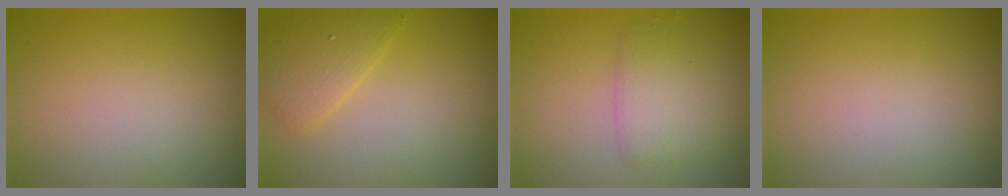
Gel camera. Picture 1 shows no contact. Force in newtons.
{"total": 2.7, "press": 2.7, "slide": 0.2}
{"total": 2.9, "press": 2.9, "slide": 0.1}
{"total": 0.0}